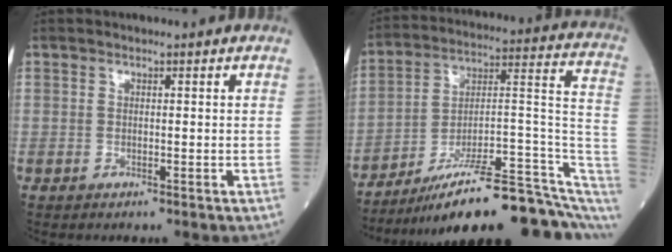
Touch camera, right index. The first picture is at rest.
{"total": 22.7, "force": [-16.2, 3.2, 15.5], "torque": [-0.153, 0.042, -0.241]}